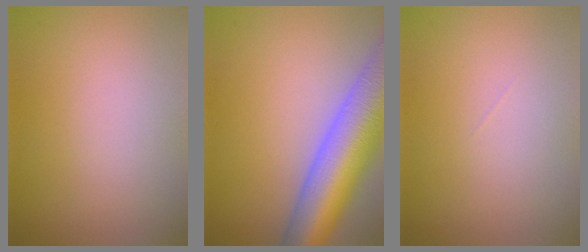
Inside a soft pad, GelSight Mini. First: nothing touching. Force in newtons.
{"total": 11.6, "press": 11.6, "slide": 0.4}
{"total": 0.0}